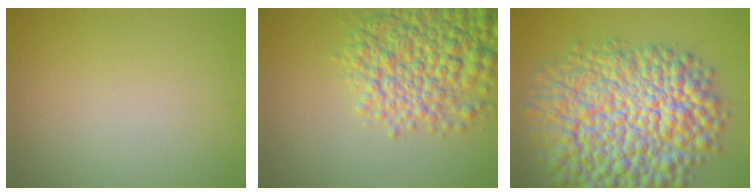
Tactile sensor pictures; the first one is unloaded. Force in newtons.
{"total": 7.7, "press": 7.7, "slide": 0.2}
{"total": 15.5, "press": 15.5, "slide": 0.5}